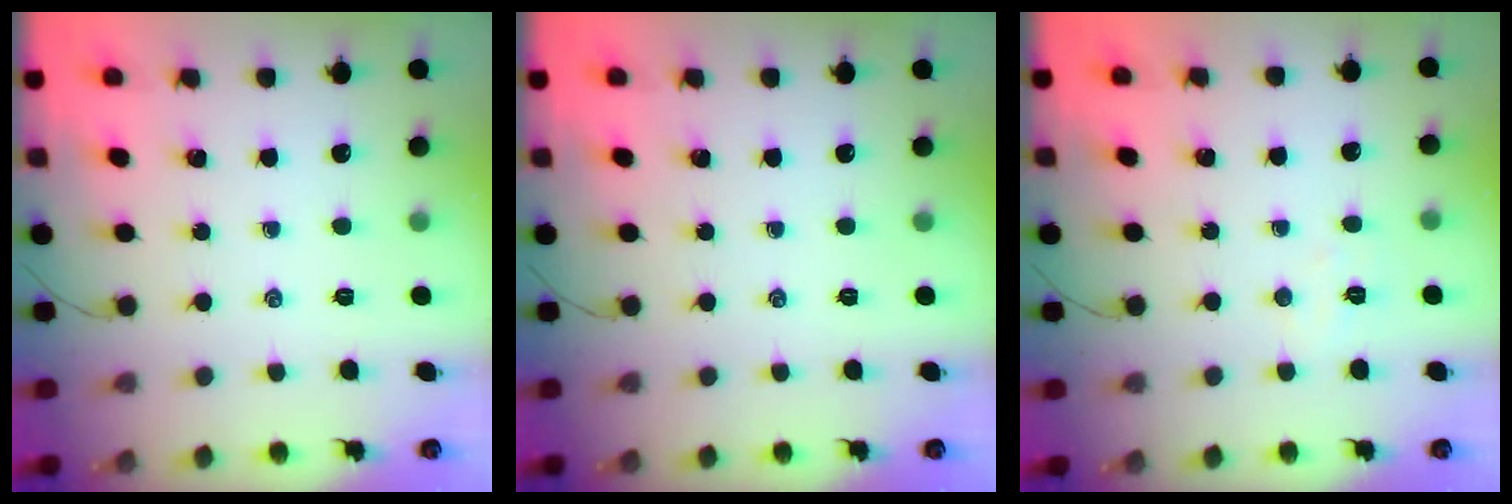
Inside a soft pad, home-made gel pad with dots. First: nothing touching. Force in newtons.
{"total": 0.0}
{"total": 4.1, "press": 4.0, "slide": 0.9}